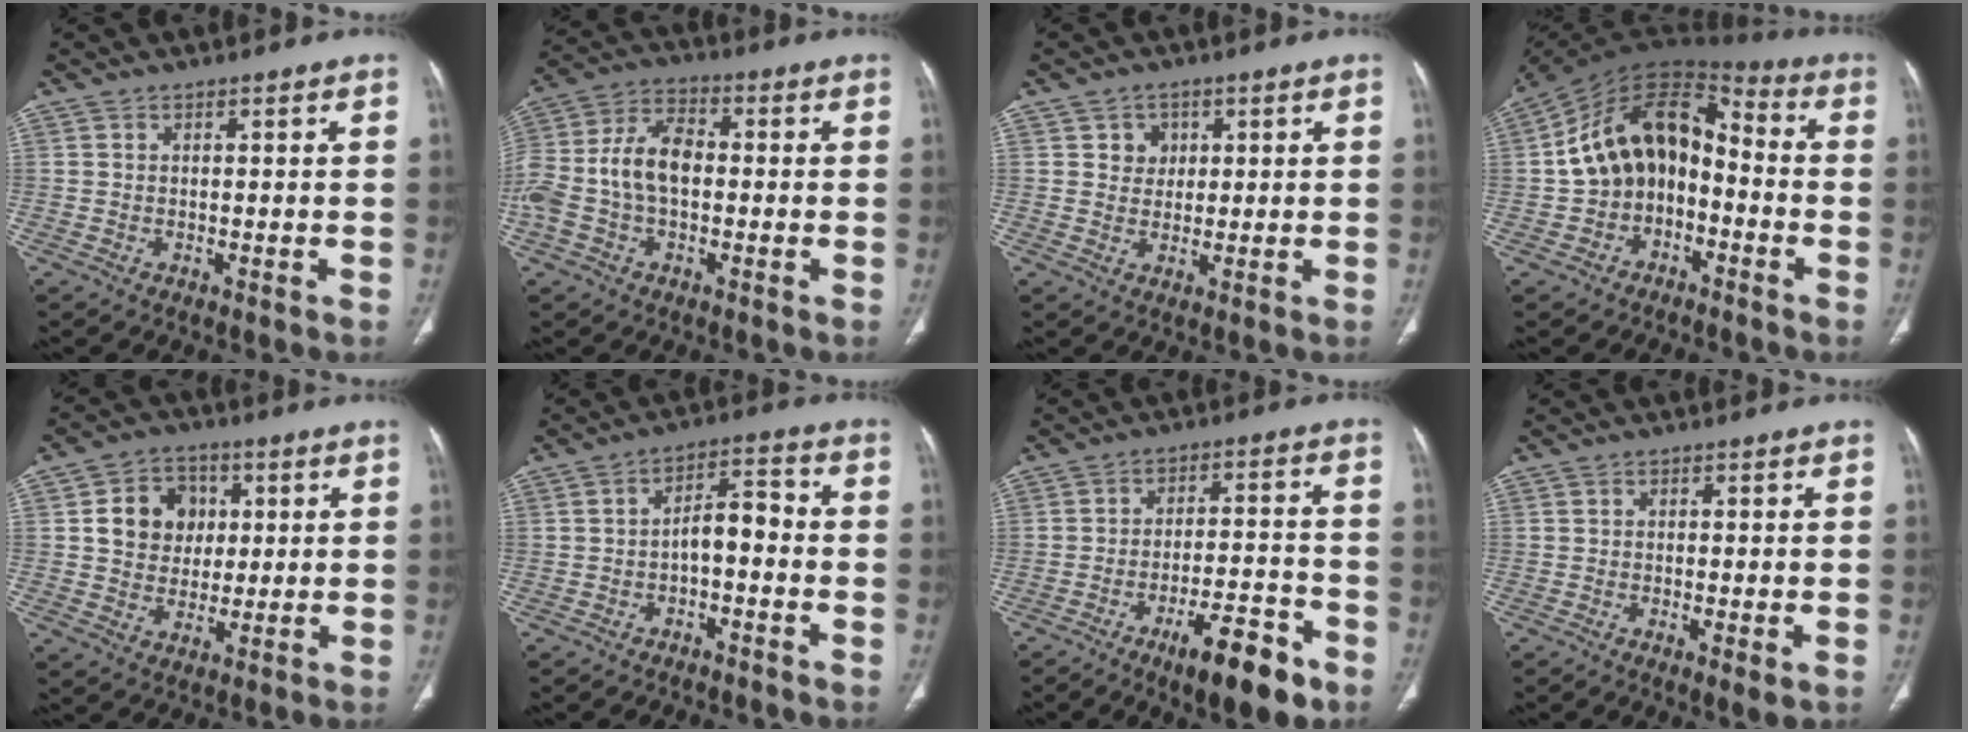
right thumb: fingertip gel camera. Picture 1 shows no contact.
{"total": 13.3, "force": [-1.1, 8.3, 10.4], "torque": [-0.226, 0.037, -0.024]}
{"total": 3.5, "force": [1.2, 3.2, 1.0], "torque": [0.006, -0.003, 0.017]}
{"total": 15.7, "force": [-2.3, 11.0, 11.0], "torque": [-0.154, 0.065, -0.049]}
{"total": 10.1, "force": [2.0, 8.7, 4.8], "torque": [-0.037, -0.001, 0.031]}
{"total": 6.2, "force": [-1.5, 3.1, 5.1], "torque": [-0.070, 0.037, -0.030]}
{"total": 12.4, "force": [-7.4, 3.7, 9.3], "torque": [-0.133, 0.045, -0.109]}
{"total": 2.8, "force": [-0.8, 0.6, 2.6], "torque": [-0.051, -0.010, -0.015]}